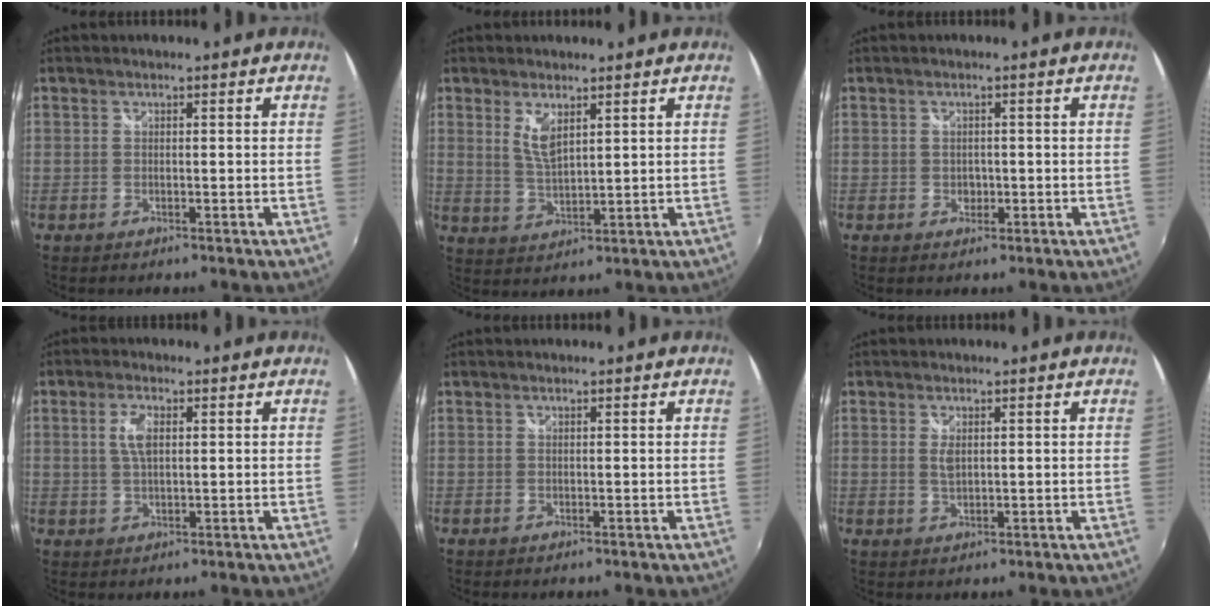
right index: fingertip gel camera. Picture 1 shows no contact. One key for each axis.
{"total": 4.8, "fx": 2.4, "fy": 1.7, "fz": 3.8, "tx": -0.069, "ty": -0.008, "tz": 0.047}
{"total": 1.6, "fx": -0.4, "fy": 1.5, "fz": 0.5, "tx": -0.006, "ty": -0.001, "tz": -0.005}
{"total": 4.1, "fx": 1.0, "fy": 1.8, "fz": 3.6, "tx": -0.070, "ty": 0.003, "tz": 0.018}
{"total": 0.0}
{"total": 2.2, "fx": 0.5, "fy": 1.1, "fz": 1.8, "tx": -0.033, "ty": -0.002, "tz": 0.009}